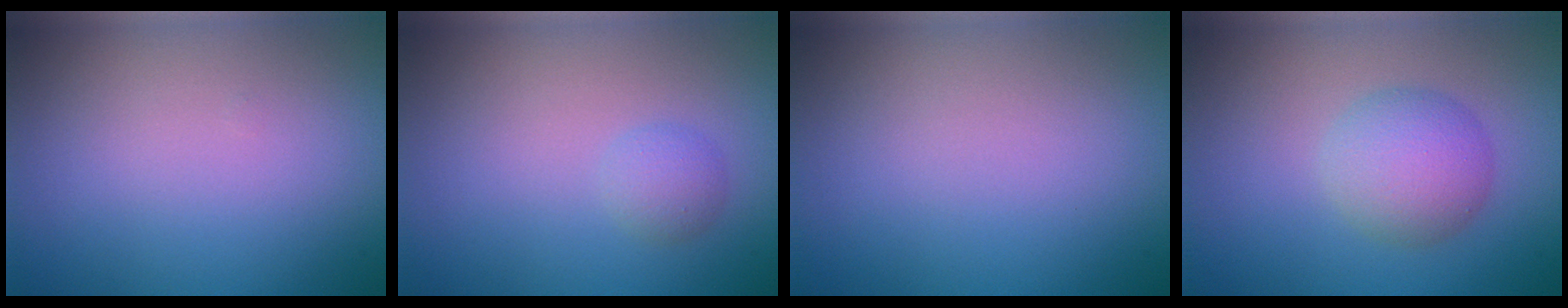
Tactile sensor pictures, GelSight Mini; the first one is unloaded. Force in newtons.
{"total": 1.3, "press": 1.3, "slide": 0.0}
{"total": 0.0}
{"total": 3.9, "press": 3.9, "slide": 0.1}